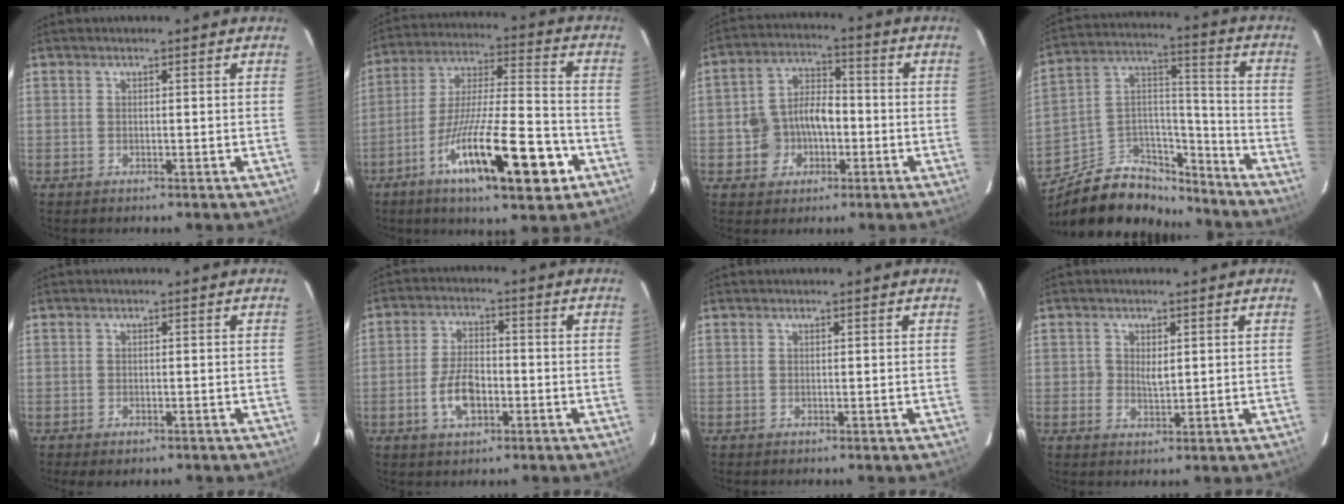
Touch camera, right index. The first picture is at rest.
{"total": 19.9, "force": [-9.4, 4.0, 17.1], "torque": [-0.300, -0.024, -0.154]}
{"total": 8.6, "force": [-2.2, 6.9, 4.6], "torque": [-0.099, 0.027, -0.034]}
{"total": 17.9, "force": [-13.6, 9.1, 7.2], "torque": [-0.146, 0.068, -0.210]}
{"total": 2.4, "force": [-1.7, 1.2, 1.3], "torque": [-0.028, -0.008, -0.026]}
{"total": 7.5, "force": [-2.7, 3.9, 5.8], "torque": [-0.119, 0.006, -0.044]}
{"total": 0.0}
{"total": 2.5, "force": [0.4, 2.0, 1.4], "torque": [-0.027, 0.000, 0.006]}